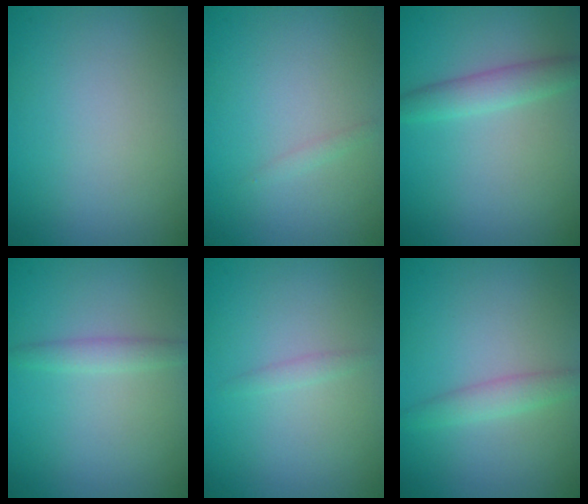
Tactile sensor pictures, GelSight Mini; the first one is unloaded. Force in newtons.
{"total": 0.6, "press": 0.6, "slide": 0.0}
{"total": 2.5, "press": 2.5, "slide": 0.1}
{"total": 1.4, "press": 1.4, "slide": 0.0}
{"total": 0.7, "press": 0.7, "slide": 0.0}
{"total": 1.8, "press": 1.8, "slide": 0.1}